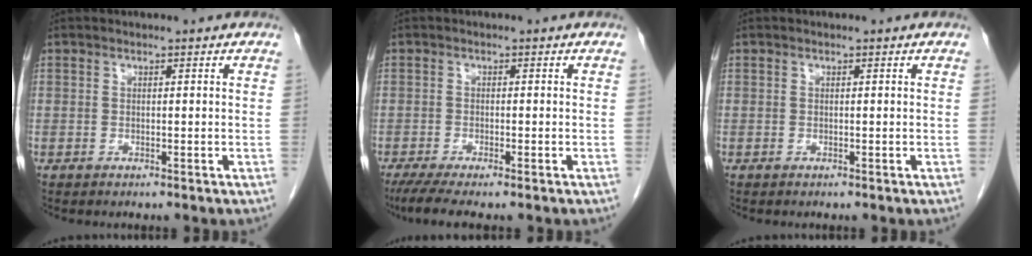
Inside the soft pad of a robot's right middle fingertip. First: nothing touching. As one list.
[{"total": 5.1, "force": [-3.8, 0.6, 3.5], "torque": [-0.060, -0.013, -0.063]}, {"total": 0.0}]